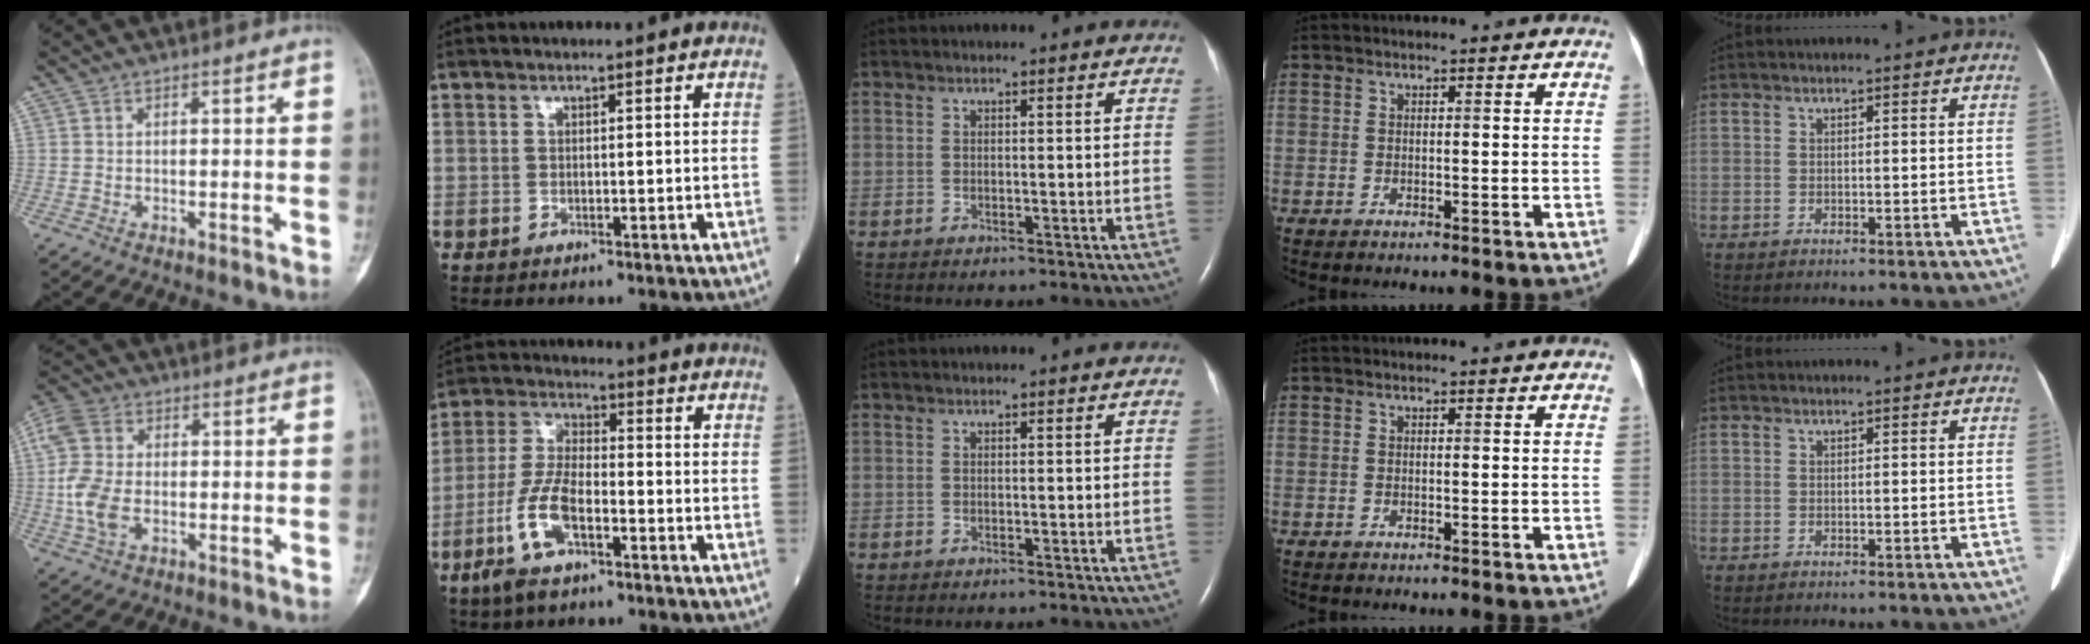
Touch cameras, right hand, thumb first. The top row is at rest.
{"thumb": {"total": 9.4, "force": [-0.7, 6.1, 7.1], "torque": [-0.167, 0.006, -0.020]}, "index": {"total": 9.2, "force": [-4.2, 2.9, 7.6], "torque": [-0.174, -0.004, -0.085]}}